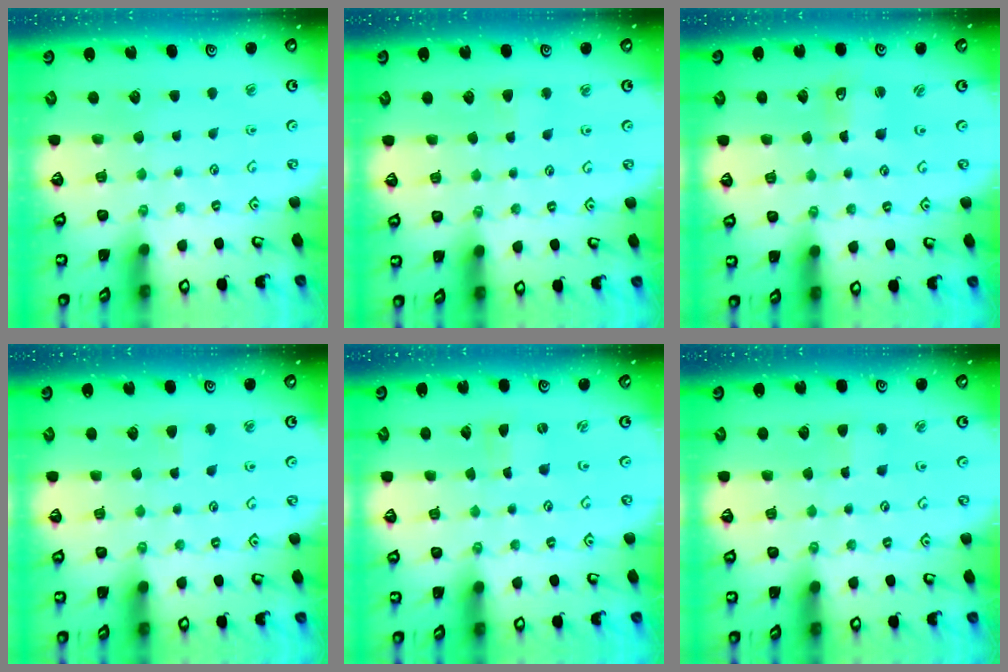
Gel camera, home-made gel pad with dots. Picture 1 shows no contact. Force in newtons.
{"total": 1.9, "press": 1.9, "slide": 0.5}
{"total": 2.3, "press": 2.3, "slide": 0.3}
{"total": 1.9, "press": 1.9, "slide": 0.5}
{"total": 0.0}
{"total": 2.2, "press": 2.2, "slide": 0.2}